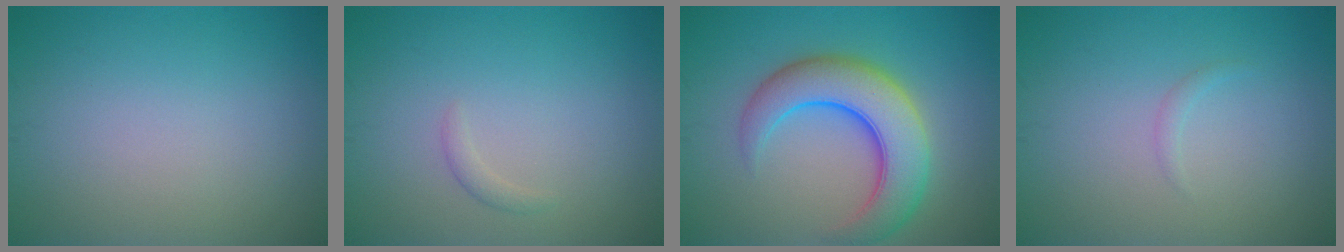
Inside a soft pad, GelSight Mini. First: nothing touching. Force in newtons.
{"total": 0.8, "press": 0.8, "slide": 0.0}
{"total": 7.9, "press": 7.8, "slide": 0.3}
{"total": 0.6, "press": 0.6, "slide": 0.0}